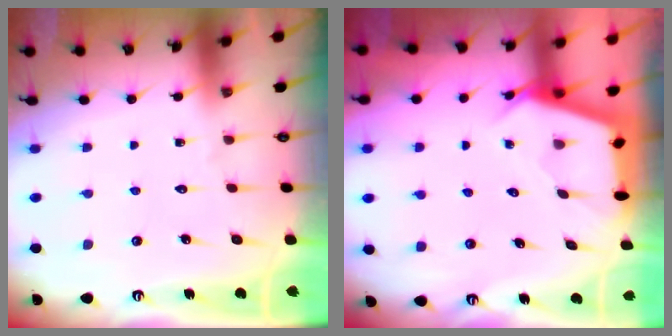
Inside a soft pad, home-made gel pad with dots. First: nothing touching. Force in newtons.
{"total": 2.9, "press": 2.9, "slide": 0.3}